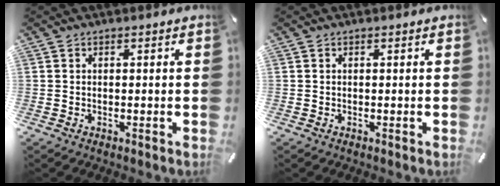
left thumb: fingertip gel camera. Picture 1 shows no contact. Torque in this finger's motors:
{"motor_torque": [0.00, 0.00, -0.03, 0.03, -0.01]}